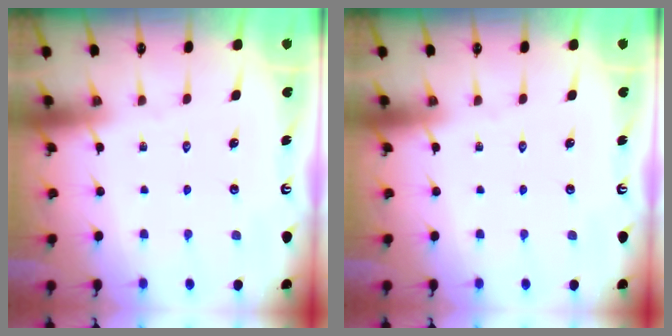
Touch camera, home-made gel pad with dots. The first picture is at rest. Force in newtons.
{"total": 0.0}